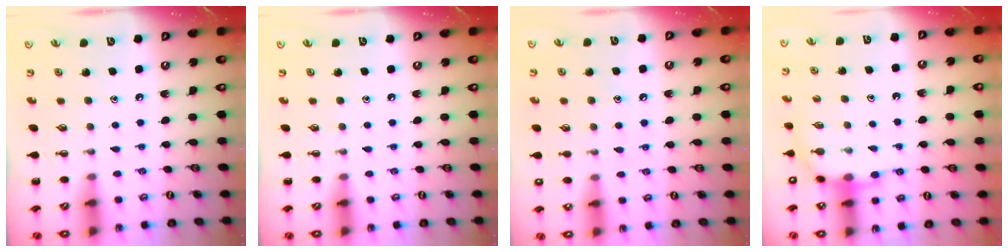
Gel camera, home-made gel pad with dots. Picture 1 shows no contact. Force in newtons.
{"total": 0.0}
{"total": 7.0, "press": 6.8, "slide": 1.5}
{"total": 8.1, "press": 8.0, "slide": 0.5}